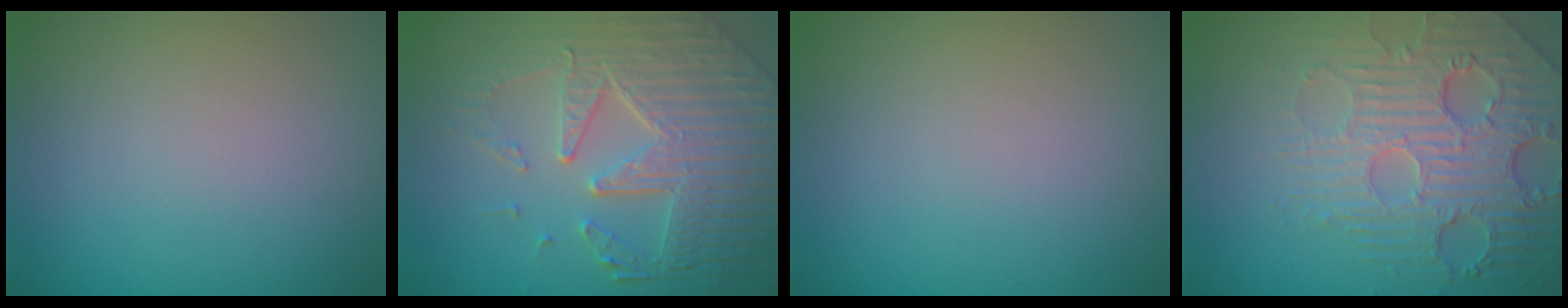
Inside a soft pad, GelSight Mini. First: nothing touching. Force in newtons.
{"total": 8.2, "press": 5.9, "slide": 5.6}
{"total": 0.0}
{"total": 6.9, "press": 5.3, "slide": 4.4}